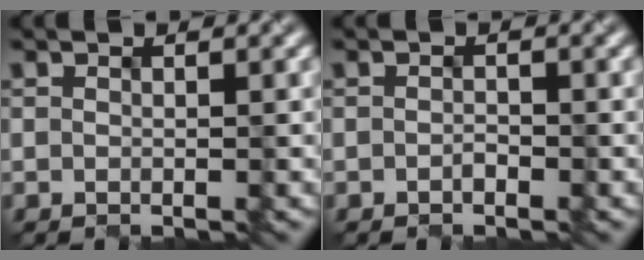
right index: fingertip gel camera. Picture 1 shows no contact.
{"total": 0.7, "force": [-0.6, 0.1, 0.2], "torque": [-0.009, -0.001, -0.008]}